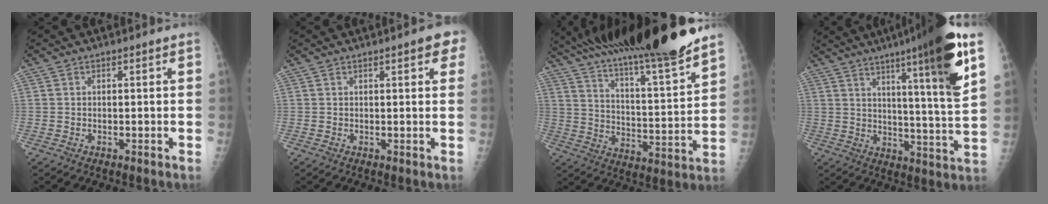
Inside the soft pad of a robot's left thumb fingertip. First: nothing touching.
{"total": 4.2, "force": [2.1, 1.2, 3.5], "torque": [-0.026, -0.001, 0.019]}
{"total": 26.4, "force": [21.9, 2.9, 14.4], "torque": [-0.219, -0.106, 0.337]}
{"total": 19.8, "force": [10.0, 1.6, 17.0], "torque": [-0.221, -0.042, 0.140]}